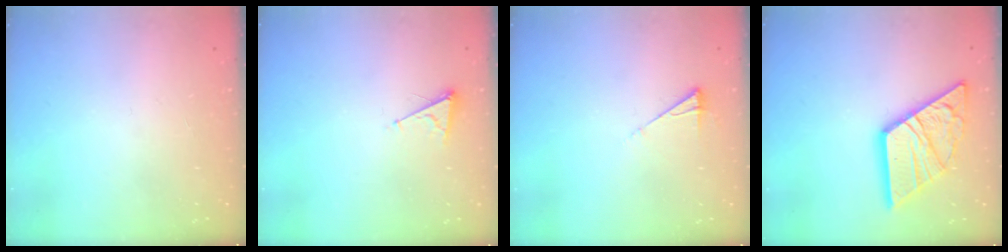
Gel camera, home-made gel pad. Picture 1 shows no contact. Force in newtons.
{"total": 3.6, "press": 3.6, "slide": 0.4}
{"total": 5.7, "press": 5.7, "slide": 0.7}
{"total": 18.7, "press": 18.6, "slide": 2.0}